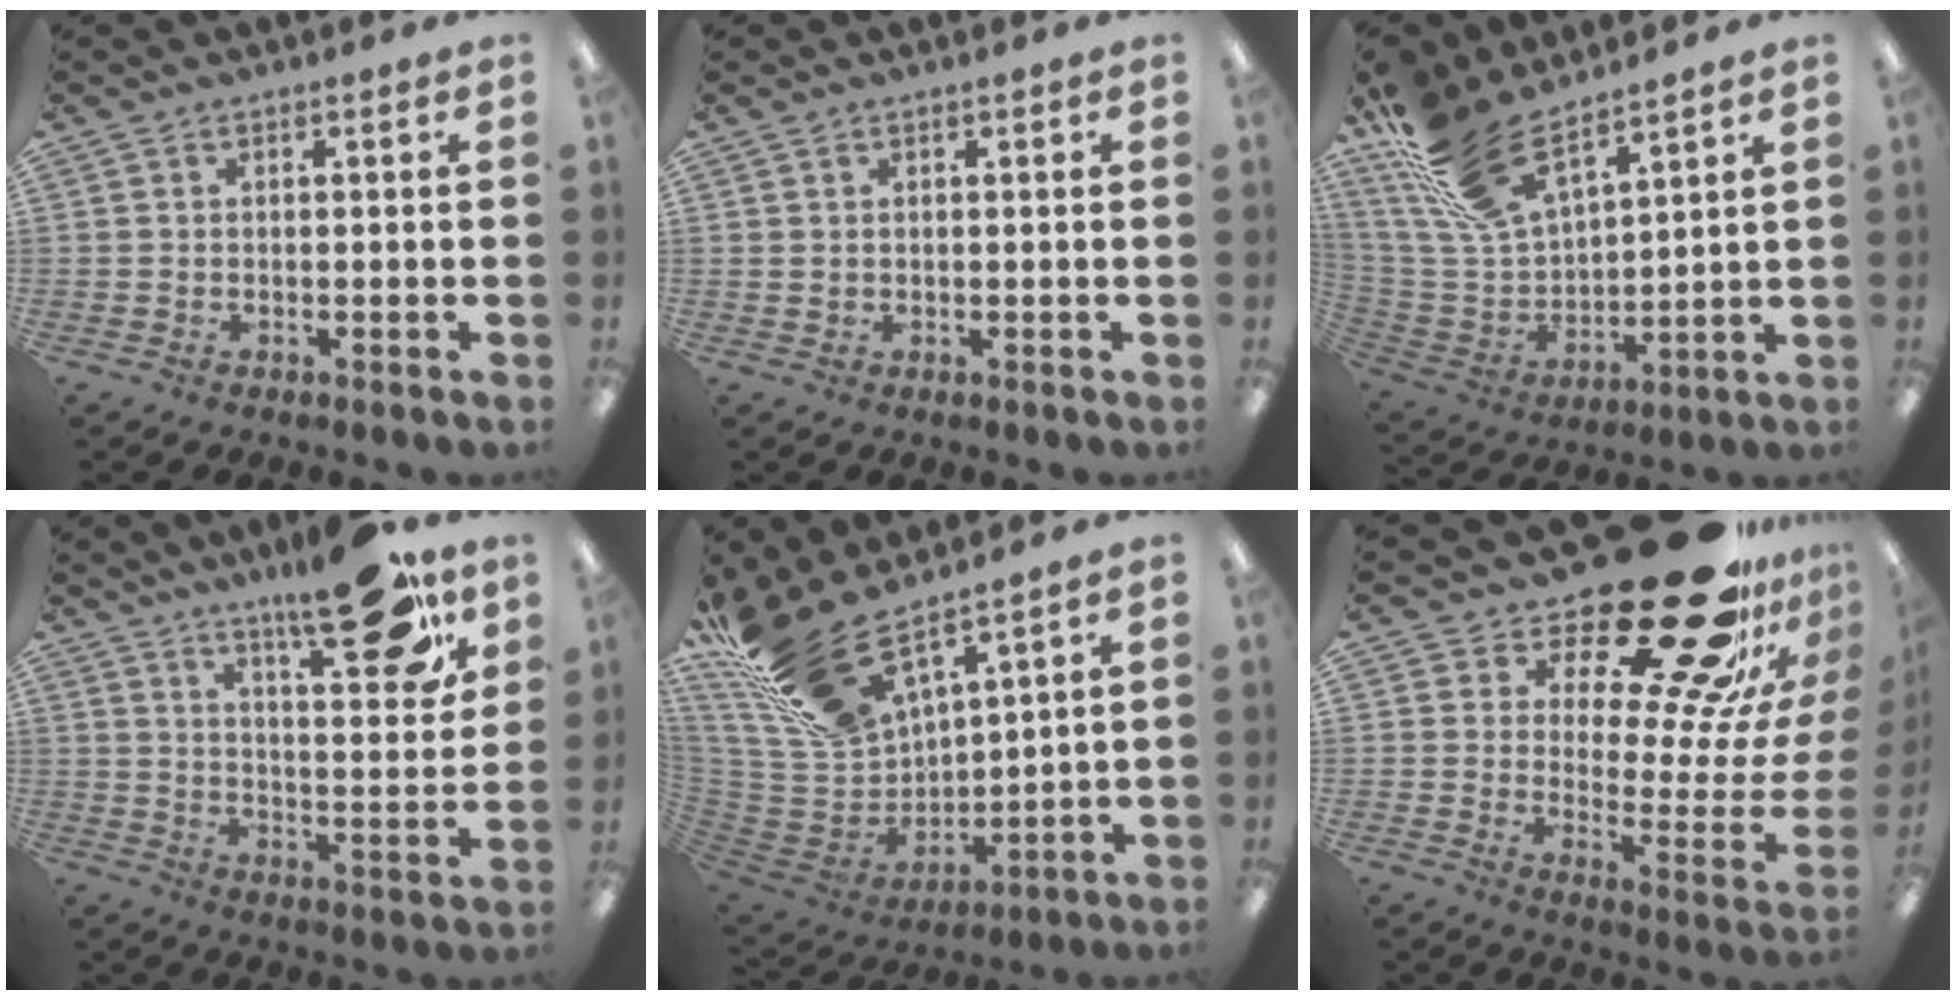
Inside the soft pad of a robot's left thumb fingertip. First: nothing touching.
{"total": 0.9, "force": [0.5, 0.7, 0.2], "torque": [-0.006, 0.004, 0.009]}
{"total": 19.2, "force": [13.9, 7.9, 10.6], "torque": [-0.251, -0.076, 0.256]}
{"total": 21.5, "force": [14.2, 7.8, 14.2], "torque": [-0.182, -0.084, 0.222]}
{"total": 21.6, "force": [16.2, 8.3, 11.5], "torque": [-0.260, -0.093, 0.300]}
{"total": 29.0, "force": [19.6, 9.8, 19.1], "torque": [-0.238, -0.159, 0.337]}